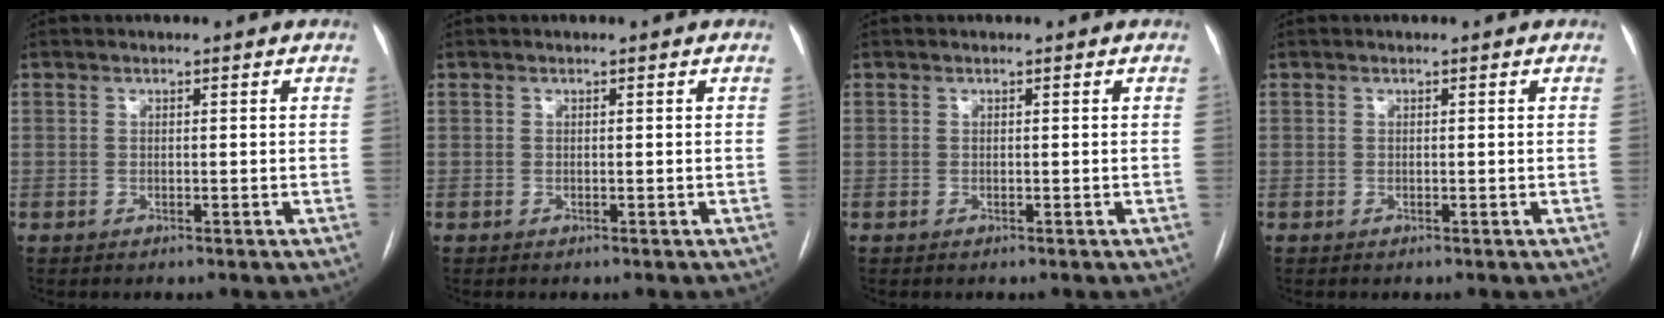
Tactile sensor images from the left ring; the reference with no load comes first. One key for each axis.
{"total": 0.0}
{"total": 0.0}
{"total": 0.0}